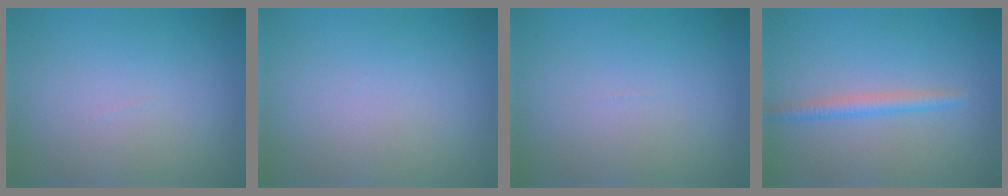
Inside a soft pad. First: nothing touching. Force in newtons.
{"total": 0.0}
{"total": 0.0}
{"total": 1.9, "press": 1.9, "slide": 0.1}